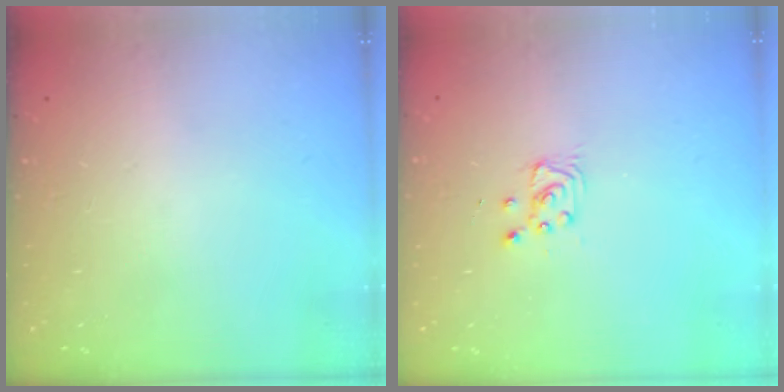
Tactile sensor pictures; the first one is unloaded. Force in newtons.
{"total": 2.9, "press": 2.9, "slide": 0.4}